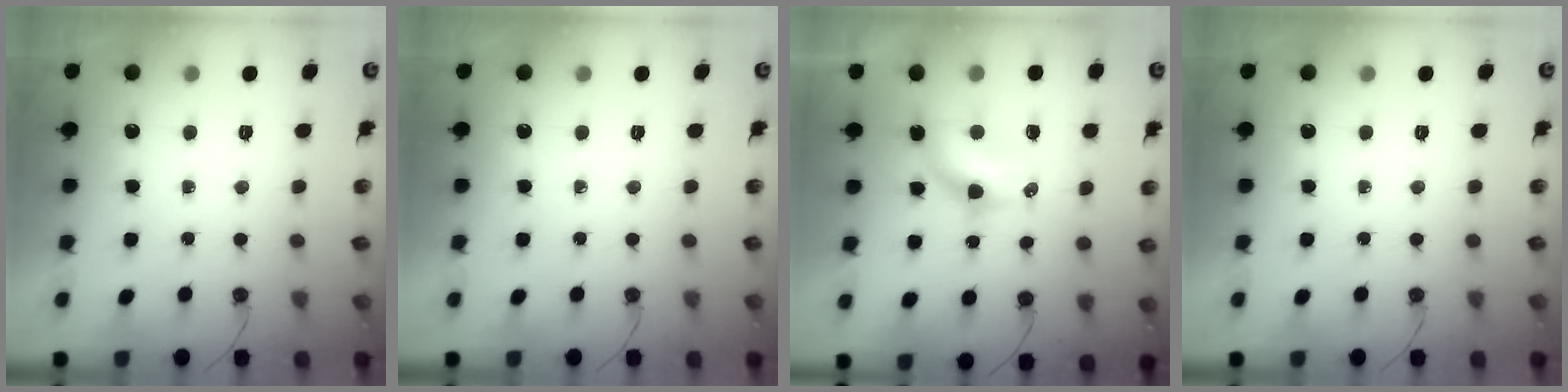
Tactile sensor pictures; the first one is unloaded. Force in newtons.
{"total": 0.0}
{"total": 6.3, "press": 6.3, "slide": 0.3}
{"total": 0.0}